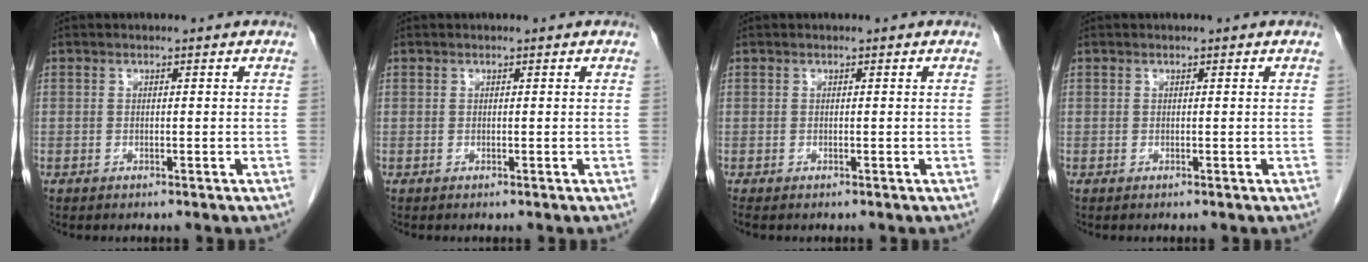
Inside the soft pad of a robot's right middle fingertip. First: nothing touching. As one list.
[{"total": 0.0}, {"total": 0.7, "force": [-0.6, 0.2, 0.3], "torque": [-0.006, -0.001, -0.009]}, {"total": 0.0}]